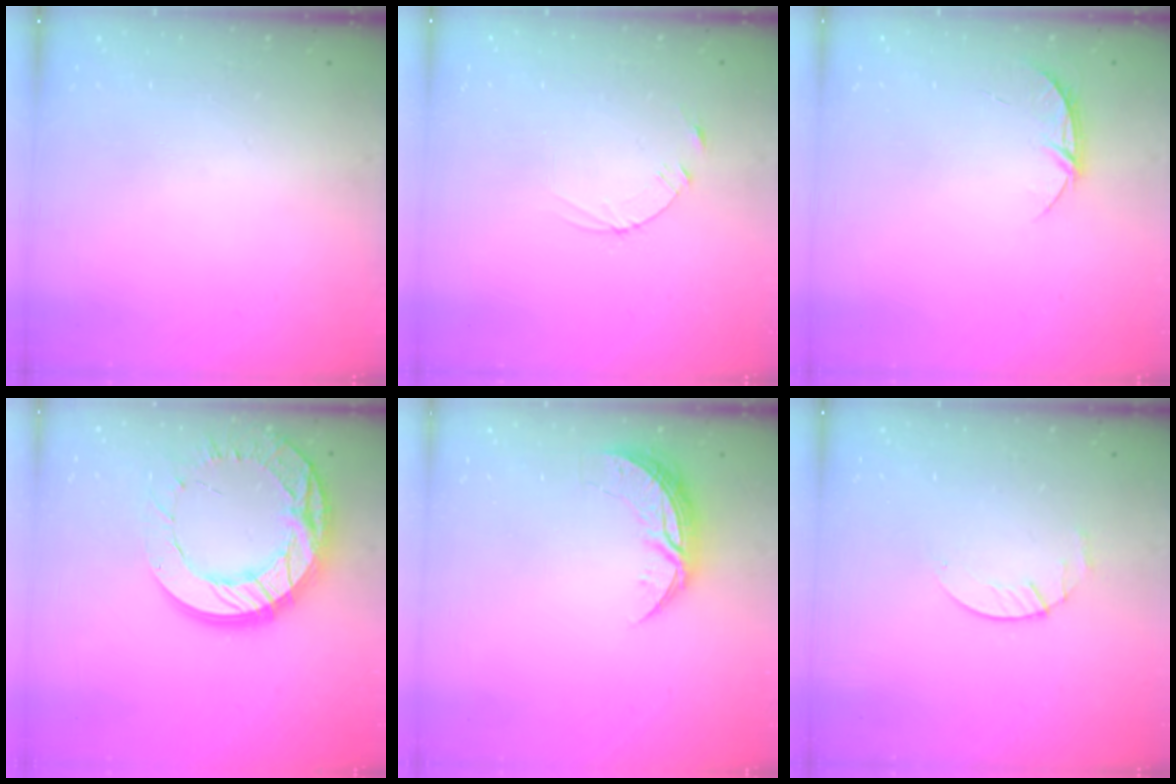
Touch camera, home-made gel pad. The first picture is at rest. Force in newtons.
{"total": 2.5, "press": 2.5, "slide": 0.3}
{"total": 4.6, "press": 4.6, "slide": 0.5}
{"total": 21.8, "press": 21.7, "slide": 1.9}
{"total": 8.4, "press": 8.4, "slide": 0.6}
{"total": 2.9, "press": 2.9, "slide": 0.4}